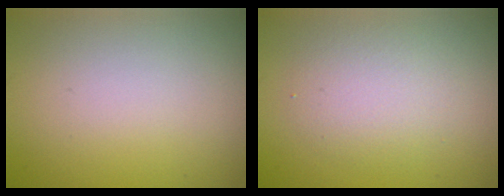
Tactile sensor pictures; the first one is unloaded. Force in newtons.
{"total": 2.9, "press": 2.9, "slide": 0.4}